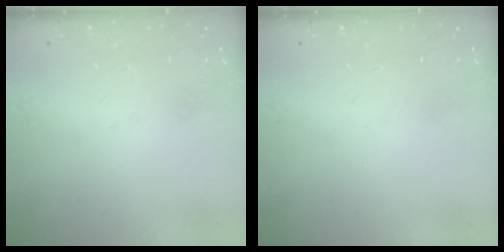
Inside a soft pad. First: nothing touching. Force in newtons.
{"total": 0.0}